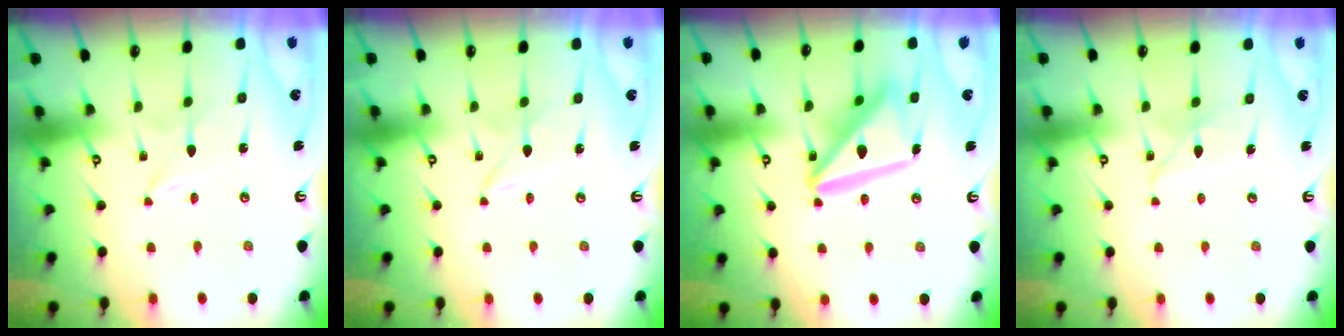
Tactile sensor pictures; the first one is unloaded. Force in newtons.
{"total": 1.7, "press": 1.7, "slide": 0.0}
{"total": 18.4, "press": 18.3, "slide": 2.0}
{"total": 7.0, "press": 6.9, "slide": 0.4}